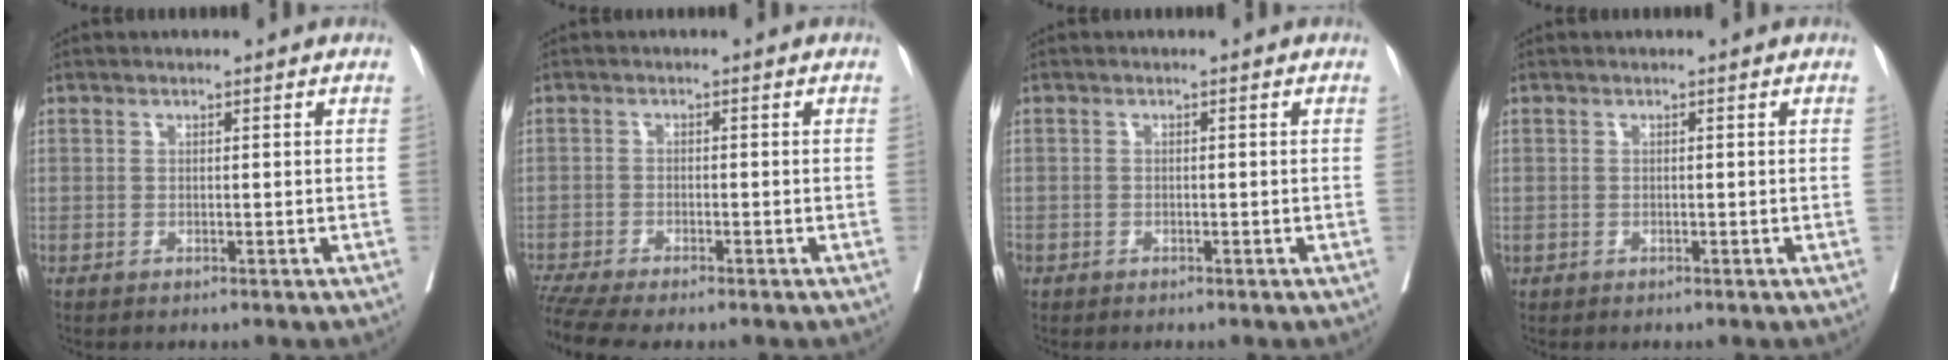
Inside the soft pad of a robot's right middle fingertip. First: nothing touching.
{"total": 7.5, "force": [-6.3, 0.8, 4.0], "torque": [-0.068, -0.006, -0.107]}
{"total": 1.6, "force": [-1.1, 1.1, 0.5], "torque": [-0.017, -0.001, -0.022]}
{"total": 0.0}